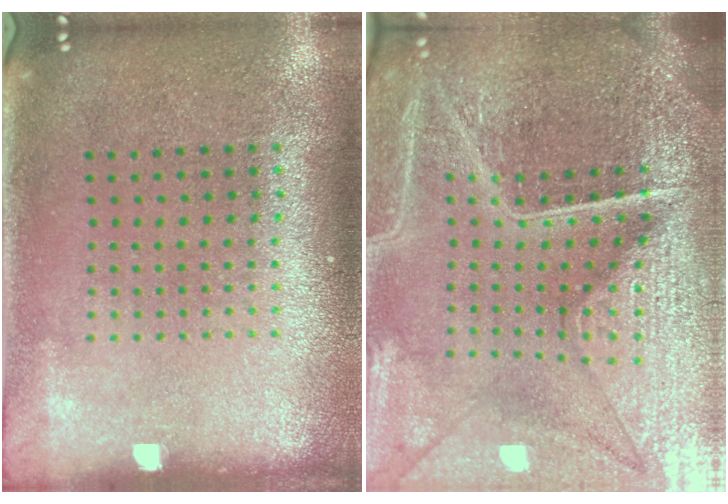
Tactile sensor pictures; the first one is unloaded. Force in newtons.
{"total": 6.3, "press": 5.6, "slide": 2.8}